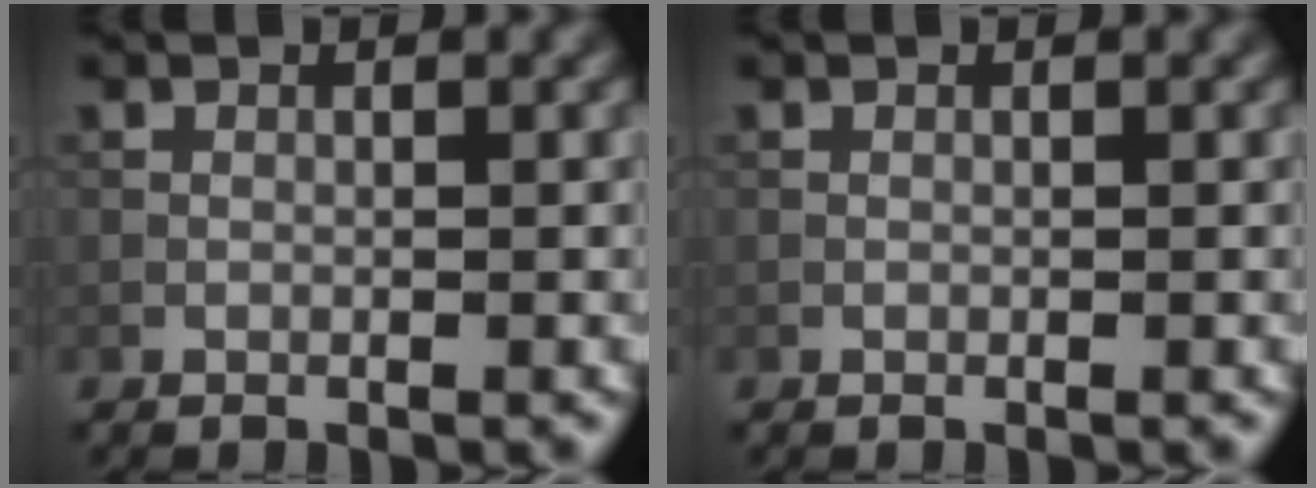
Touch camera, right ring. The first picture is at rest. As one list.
[{"total": 0.0}]